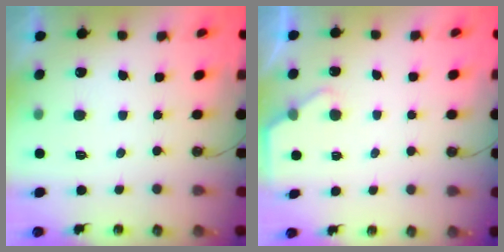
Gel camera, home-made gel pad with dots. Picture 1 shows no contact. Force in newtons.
{"total": 2.2, "press": 2.2, "slide": 0.3}